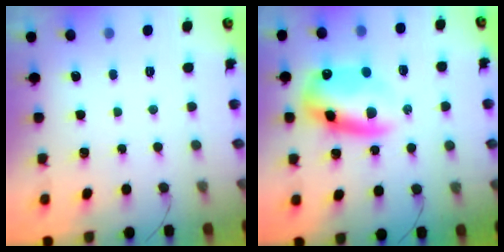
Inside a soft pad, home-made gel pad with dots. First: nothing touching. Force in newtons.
{"total": 12.7, "press": 12.2, "slide": 3.4}